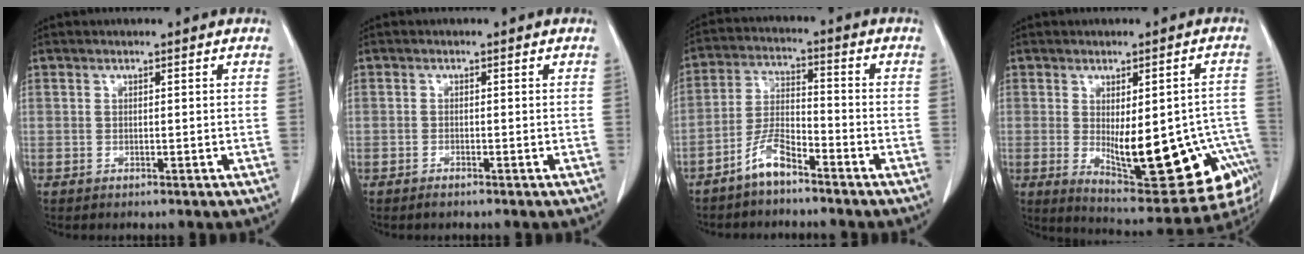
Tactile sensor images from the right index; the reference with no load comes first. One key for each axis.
{"total": 0.9, "fx": -0.8, "fy": 0.1, "fz": 0.4, "tx": -0.007, "ty": -0.001, "tz": -0.012}
{"total": 6.1, "fx": -4.7, "fy": 1.4, "fz": 3.7, "tx": -0.084, "ty": -0.001, "tz": -0.097}
{"total": 19.3, "fx": -5.2, "fy": 6.3, "fz": 17.5, "tx": -0.160, "ty": 0.009, "tz": -0.047}